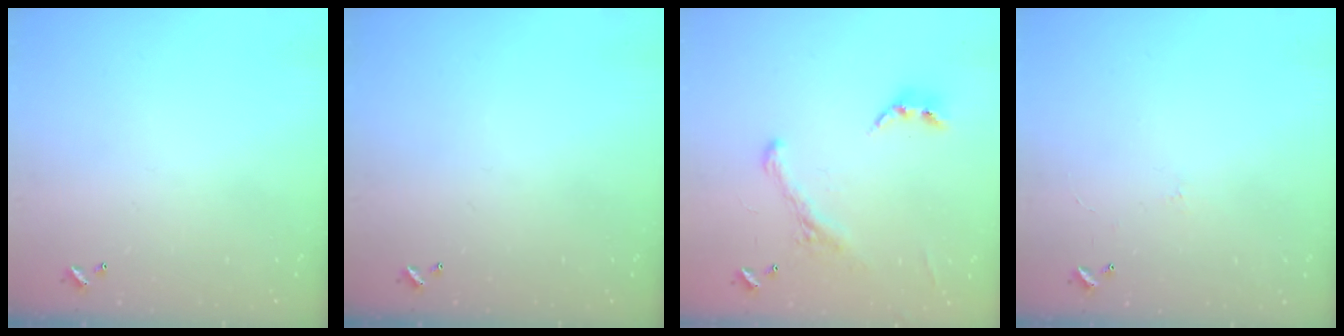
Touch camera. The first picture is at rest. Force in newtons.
{"total": 0.0}
{"total": 2.9, "press": 2.7, "slide": 1.2}
{"total": 1.8, "press": 1.7, "slide": 0.4}